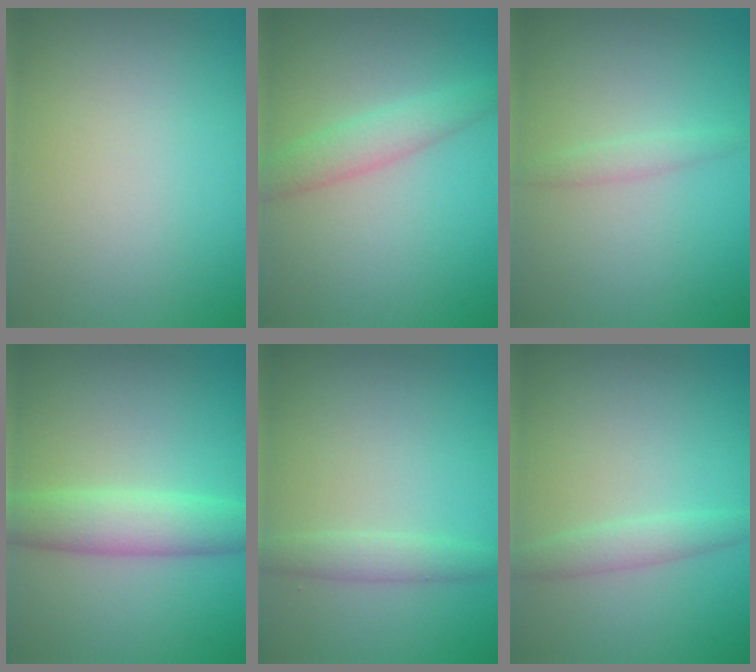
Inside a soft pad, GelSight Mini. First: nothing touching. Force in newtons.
{"total": 2.7, "press": 2.7, "slide": 0.1}
{"total": 1.0, "press": 1.0, "slide": 0.1}
{"total": 4.5, "press": 4.5, "slide": 0.1}
{"total": 1.9, "press": 1.9, "slide": 0.0}
{"total": 1.9, "press": 1.9, "slide": 0.1}